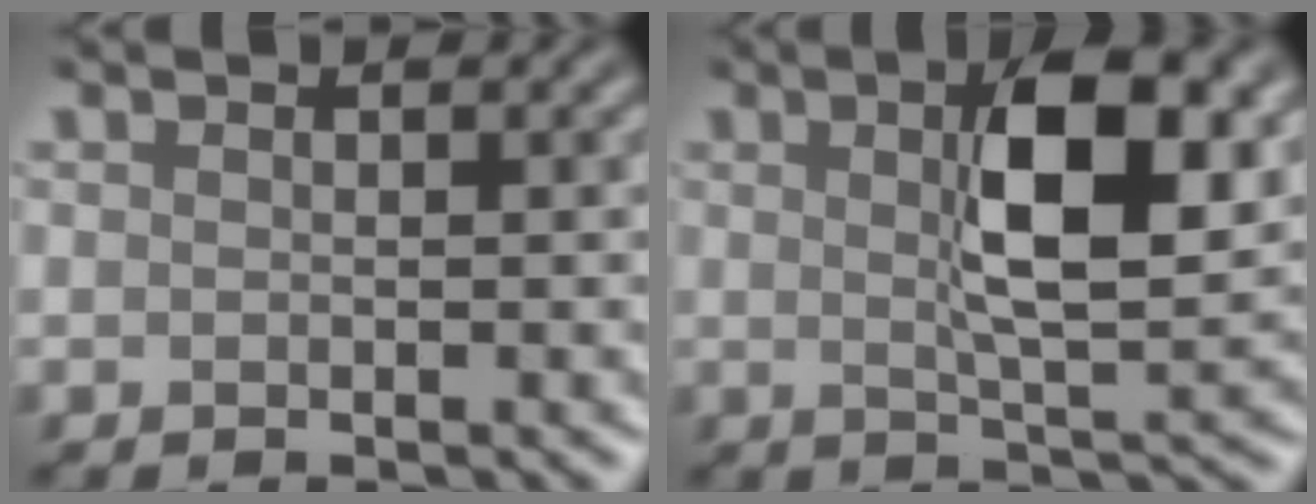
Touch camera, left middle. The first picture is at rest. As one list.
[{"total": 8.3, "force": [1.9, 2.5, 7.7], "torque": [-0.119, 0.005, 0.030]}]